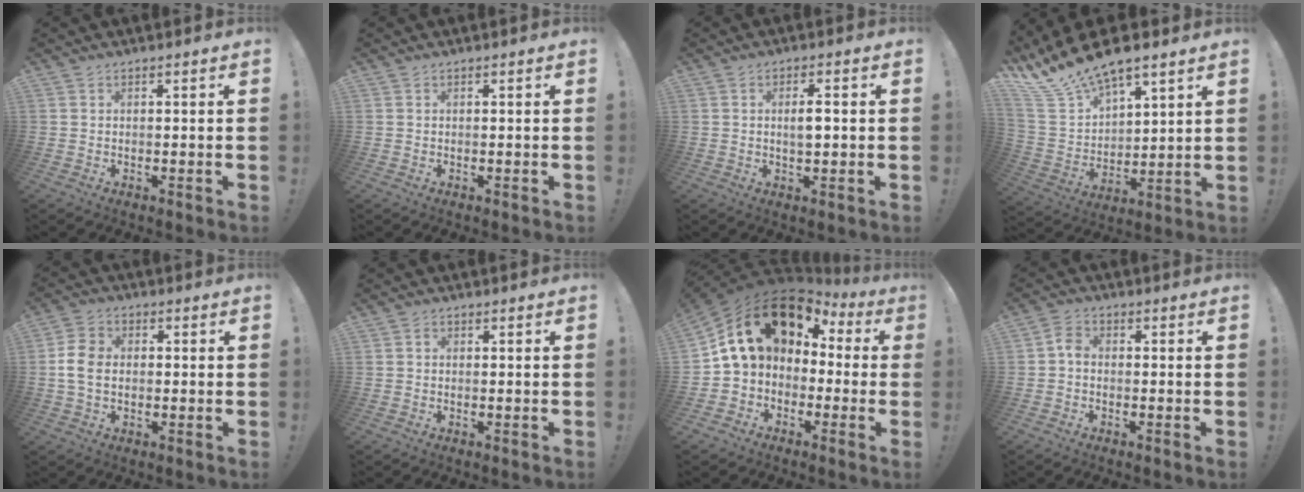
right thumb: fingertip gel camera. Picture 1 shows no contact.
{"total": 0.0}
{"total": 3.6, "force": [0.4, 1.3, 3.4], "torque": [-0.049, 0.000, 0.002]}
{"total": 14.6, "force": [12.3, 5.1, 6.1], "torque": [-0.136, -0.088, 0.227]}
{"total": 7.8, "force": [-0.4, 5.7, 5.2], "torque": [-0.102, 0.006, -0.008]}
{"total": 0.7, "force": [-0.3, 0.6, 0.3], "torque": [-0.004, 0.002, -0.006]}
{"total": 16.9, "force": [6.7, 11.3, 10.6], "torque": [-0.177, -0.023, 0.131]}
{"total": 3.2, "force": [-0.8, 2.0, 2.4], "torque": [-0.043, 0.012, -0.013]}